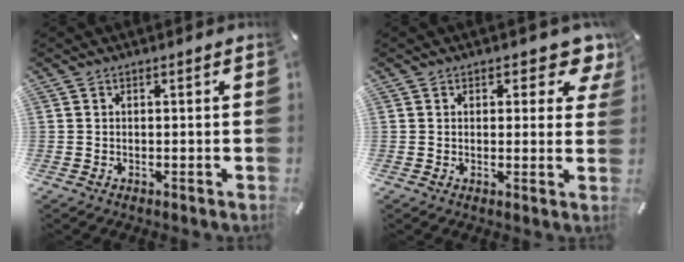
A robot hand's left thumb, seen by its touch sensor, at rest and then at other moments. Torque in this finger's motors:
{"motor_torque": [0.38, -0.18, -0.06, 0.10, -0.06]}